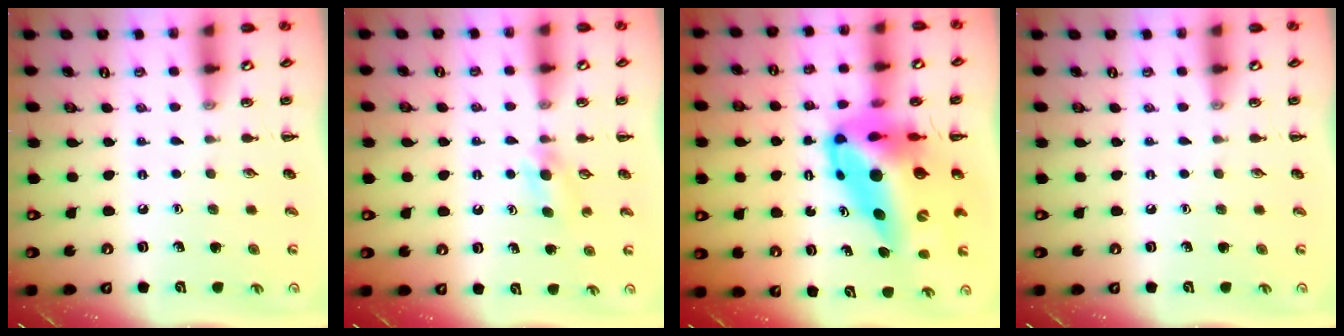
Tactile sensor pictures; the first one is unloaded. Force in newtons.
{"total": 3.9, "press": 3.7, "slide": 1.3}
{"total": 16.4, "press": 15.7, "slide": 4.8}
{"total": 0.0}